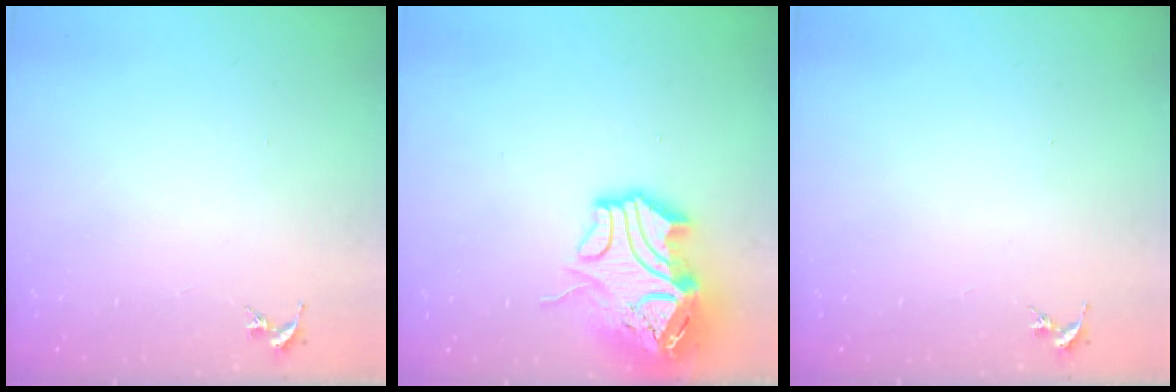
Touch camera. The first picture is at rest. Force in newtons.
{"total": 17.6, "press": 17.4, "slide": 2.5}
{"total": 0.0}